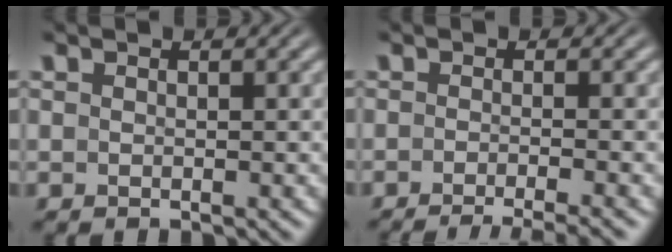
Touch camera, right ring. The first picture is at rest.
{"total": 7.3, "force": [-6.8, 1.4, 2.4], "torque": [-0.022, -0.009, -0.102]}